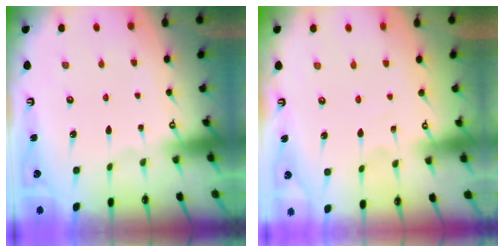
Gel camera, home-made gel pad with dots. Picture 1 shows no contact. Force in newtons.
{"total": 2.0, "press": 2.0, "slide": 0.2}